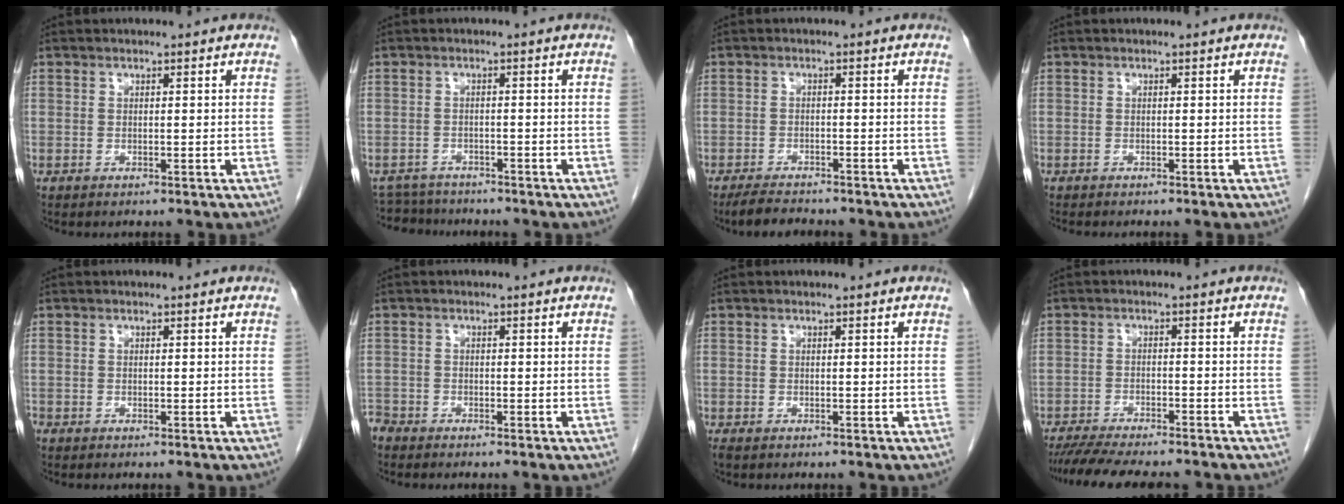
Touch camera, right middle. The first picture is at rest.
{"total": 5.1, "force": [-4.9, 1.3, -0.2], "torque": [0.006, 0.000, -0.081]}
{"total": 4.0, "force": [-3.7, 0.9, 1.5], "torque": [-0.030, -0.011, -0.064]}
{"total": 0.7, "force": [-0.6, -0.2, 0.3], "torque": [-0.003, 0.000, -0.011]}
{"total": 0.0}
{"total": 2.0, "force": [-1.9, 0.5, -0.1], "torque": [0.000, -0.005, -0.037]}
{"total": 1.0, "force": [-0.8, 0.4, 0.5], "torque": [-0.012, -0.003, -0.012]}
{"total": 12.4, "force": [-11.0, 1.8, 5.5], "torque": [-0.080, -0.011, -0.160]}